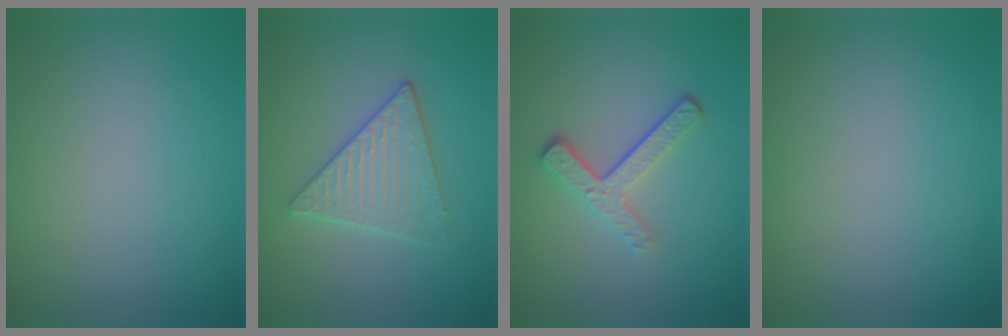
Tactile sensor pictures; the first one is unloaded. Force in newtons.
{"total": 3.3, "press": 3.2, "slide": 0.3}
{"total": 3.4, "press": 2.5, "slide": 2.3}
{"total": 0.0}